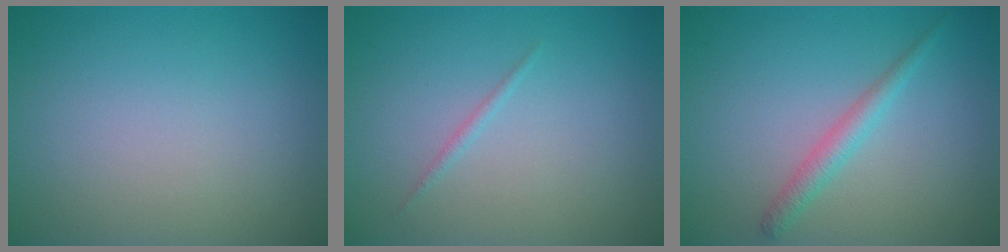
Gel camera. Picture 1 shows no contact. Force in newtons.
{"total": 0.6, "press": 0.6, "slide": 0.0}
{"total": 1.9, "press": 1.9, "slide": 0.1}